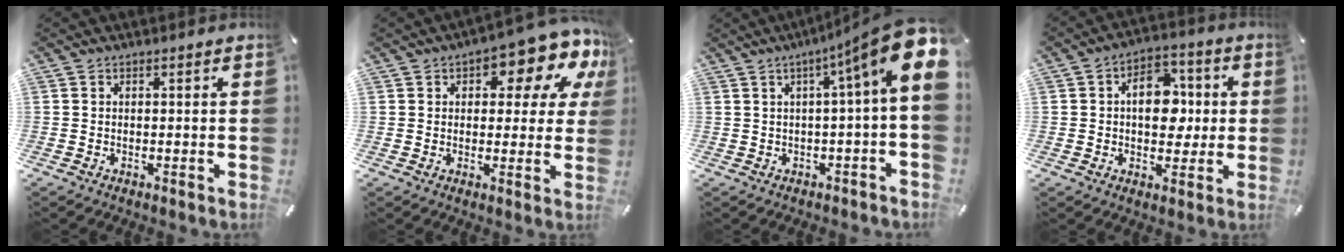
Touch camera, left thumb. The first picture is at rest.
{"total": 13.1, "force": [7.6, 5.8, 8.9], "torque": [-0.108, -0.058, 0.124]}
{"total": 13.7, "force": [4.6, 1.6, 12.8], "torque": [-0.181, -0.049, 0.064]}
{"total": 11.0, "force": [0.7, 7.8, 7.8], "torque": [-0.093, 0.005, 0.010]}